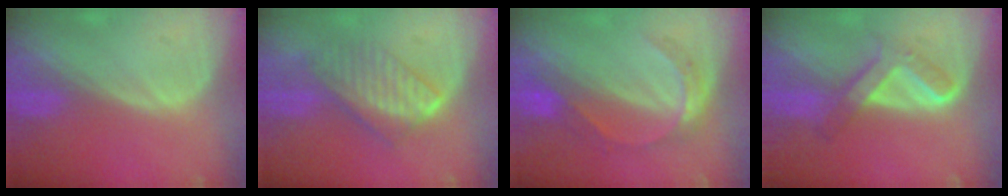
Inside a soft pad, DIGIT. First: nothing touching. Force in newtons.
{"total": 6.8, "press": 6.3, "slide": 2.4}
{"total": 5.6, "press": 5.0, "slide": 2.5}
{"total": 6.0, "press": 5.3, "slide": 2.8}